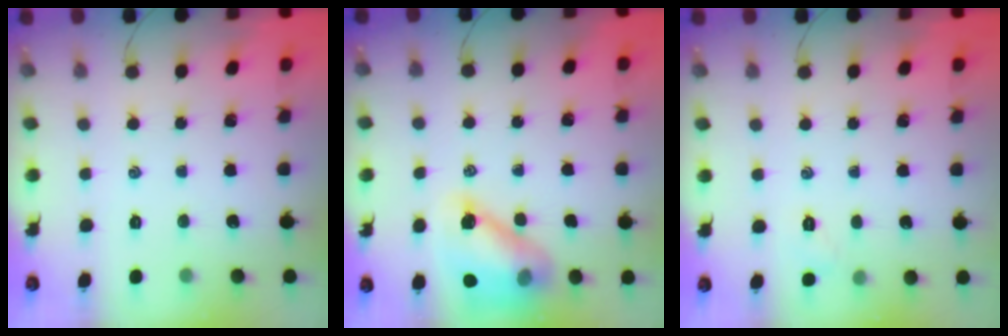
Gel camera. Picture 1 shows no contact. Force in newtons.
{"total": 13.0, "press": 12.4, "slide": 3.8}
{"total": 4.1, "press": 3.9, "slide": 1.2}